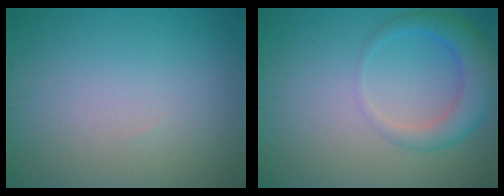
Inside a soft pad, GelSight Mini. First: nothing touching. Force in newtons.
{"total": 4.0, "press": 3.9, "slide": 0.3}